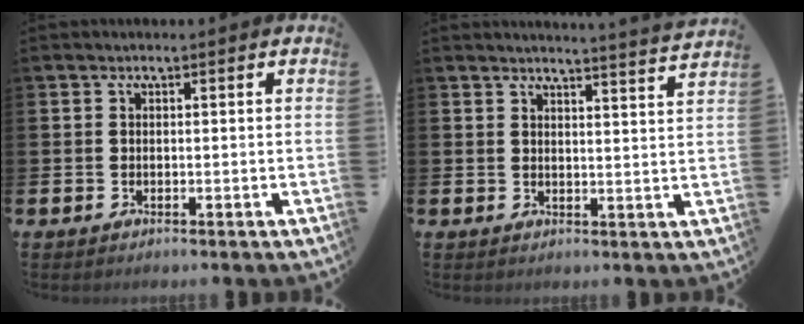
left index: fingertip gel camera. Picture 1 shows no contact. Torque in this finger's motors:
{"motor_torque": [-0.63, -0.56, -1.05, -0.08]}